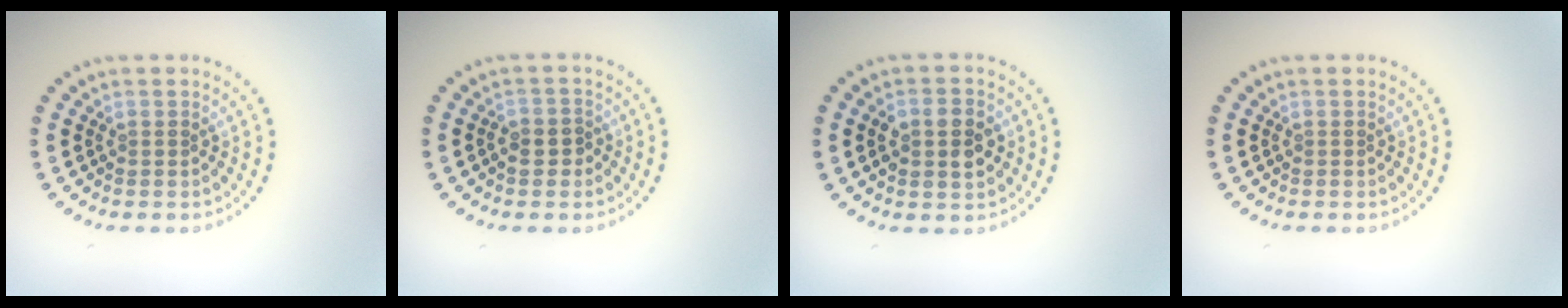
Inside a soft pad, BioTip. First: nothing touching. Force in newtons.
{"total": 1.6, "press": 1.4, "slide": 0.8}
{"total": 3.8, "press": 3.8, "slide": 0.3}
{"total": 0.0}